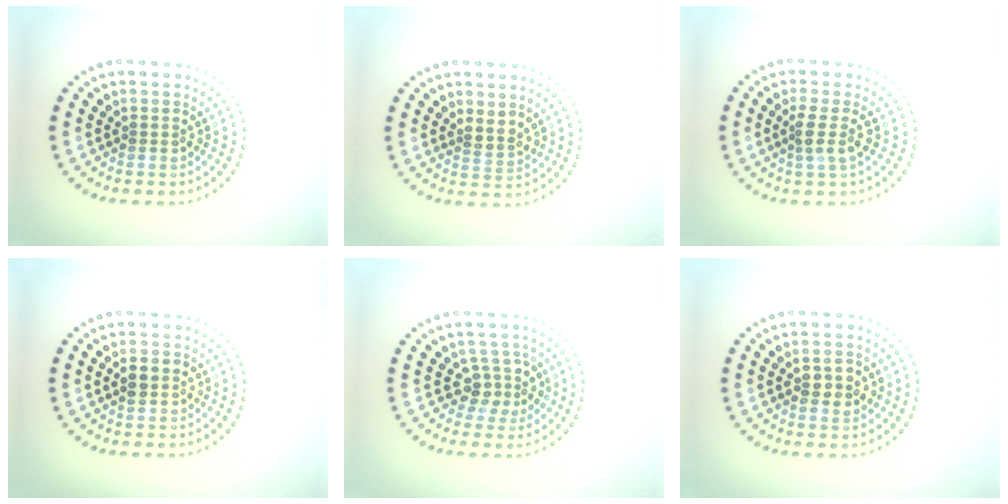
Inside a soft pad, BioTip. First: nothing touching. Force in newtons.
{"total": 1.4, "press": 0.9, "slide": 1.0}
{"total": 2.0, "press": 1.6, "slide": 1.2}
{"total": 2.2, "press": 2.2, "slide": 0.2}
{"total": 2.7, "press": 2.2, "slide": 1.6}
{"total": 2.2, "press": 2.2, "slide": 0.1}